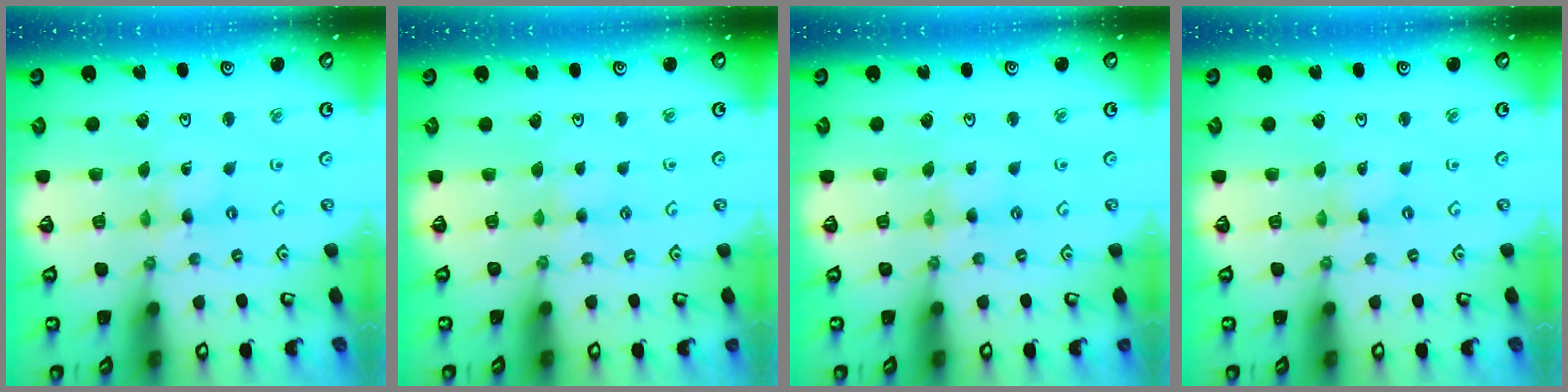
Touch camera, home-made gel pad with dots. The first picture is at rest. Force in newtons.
{"total": 2.8, "press": 2.8, "slide": 0.3}
{"total": 3.0, "press": 2.9, "slide": 0.4}
{"total": 0.0}